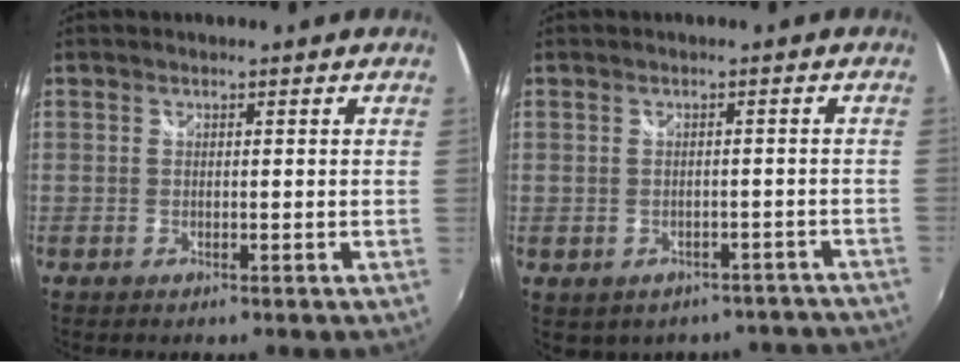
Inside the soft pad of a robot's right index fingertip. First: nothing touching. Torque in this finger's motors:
{"motor_torque": [-0.91, -0.66, -0.18, -0.10]}